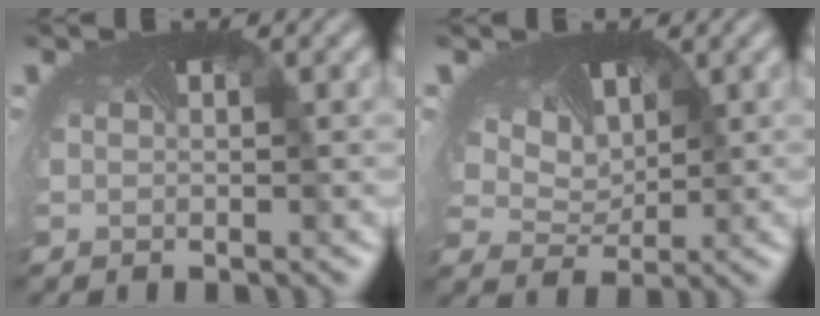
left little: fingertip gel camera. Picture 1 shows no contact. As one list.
[{"total": 6.5, "force": [3.8, 4.1, 3.2], "torque": [-0.083, 0.011, 0.060]}]